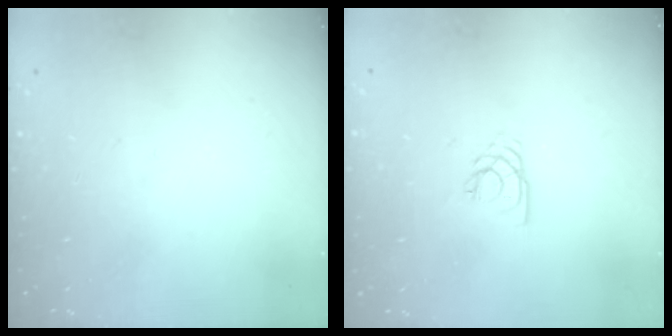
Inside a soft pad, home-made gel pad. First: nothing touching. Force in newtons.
{"total": 2.1, "press": 2.1, "slide": 0.2}